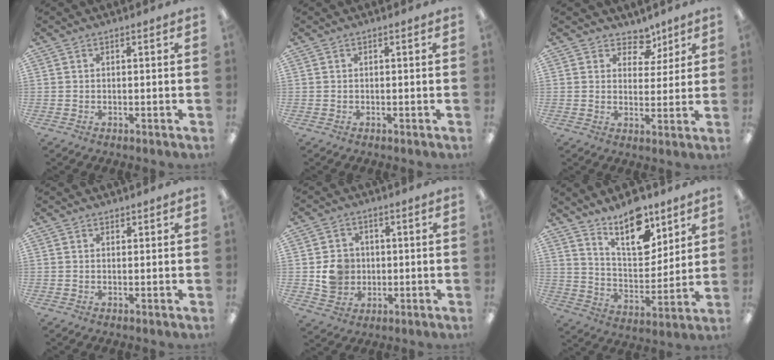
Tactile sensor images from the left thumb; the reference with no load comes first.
{"total": 0.0}
{"total": 6.2, "force": [4.3, 4.2, 1.5], "torque": [-0.010, -0.029, 0.074]}
{"total": 1.0, "force": [0.9, 0.4, 0.0], "torque": [0.001, -0.001, 0.017]}
{"total": 7.4, "force": [0.0, 7.0, 2.4], "torque": [-0.026, 0.008, 0.005]}
{"total": 15.6, "force": [10.9, 7.1, 8.7], "torque": [-0.132, -0.065, 0.189]}